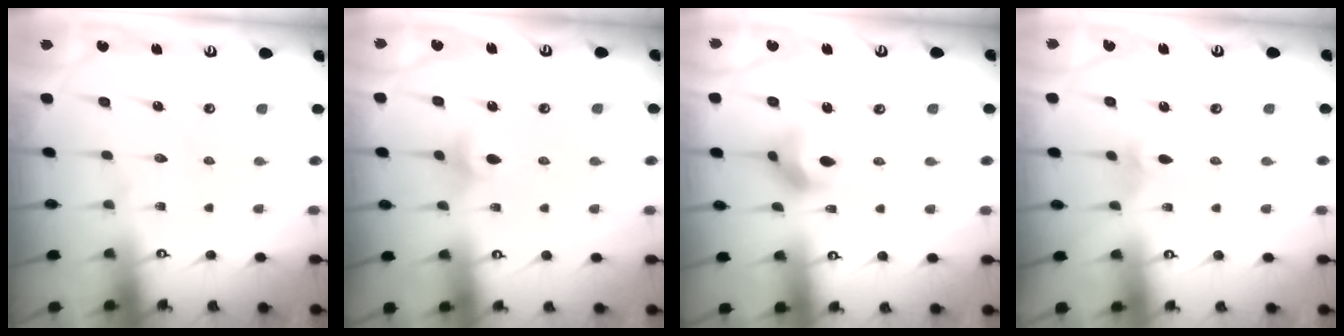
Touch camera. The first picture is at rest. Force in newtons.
{"total": 4.2, "press": 4.1, "slide": 0.9}
{"total": 8.5, "press": 8.4, "slide": 1.0}
{"total": 1.7, "press": 1.6, "slide": 0.5}